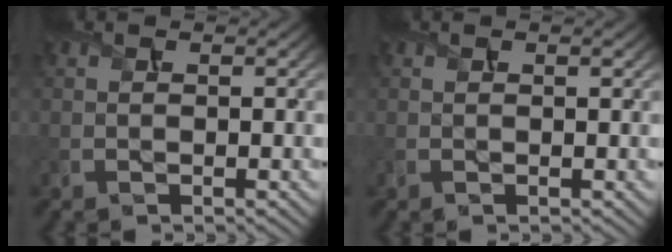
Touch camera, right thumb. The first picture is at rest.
{"total": 0.9, "force": [0.4, 0.2, 0.8], "torque": [-0.015, 0.000, 0.006]}